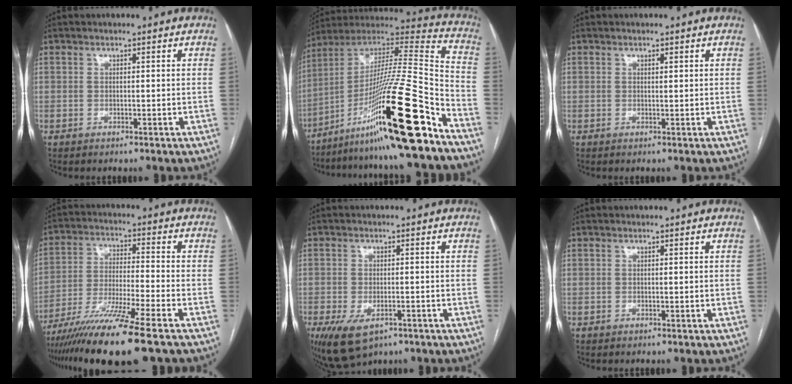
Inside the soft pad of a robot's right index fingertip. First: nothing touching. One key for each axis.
{"total": 26.1, "fx": -15.5, "fy": 0.3, "fz": 21.0, "tx": -0.335, "ty": -0.016, "tz": -0.266}
{"total": 0.5, "fx": 0.3, "fy": 0.1, "fz": 0.4, "tx": -0.009, "ty": -0.001, "tz": 0.005}
{"total": 14.3, "fx": -10.6, "fy": -1.1, "fz": 9.6, "tx": -0.182, "ty": -0.040, "tz": -0.183}
{"total": 7.4, "fx": -4.0, "fy": 3.6, "fz": 5.0, "tx": -0.090, "ty": -0.010, "tz": -0.059}
{"total": 0.0}